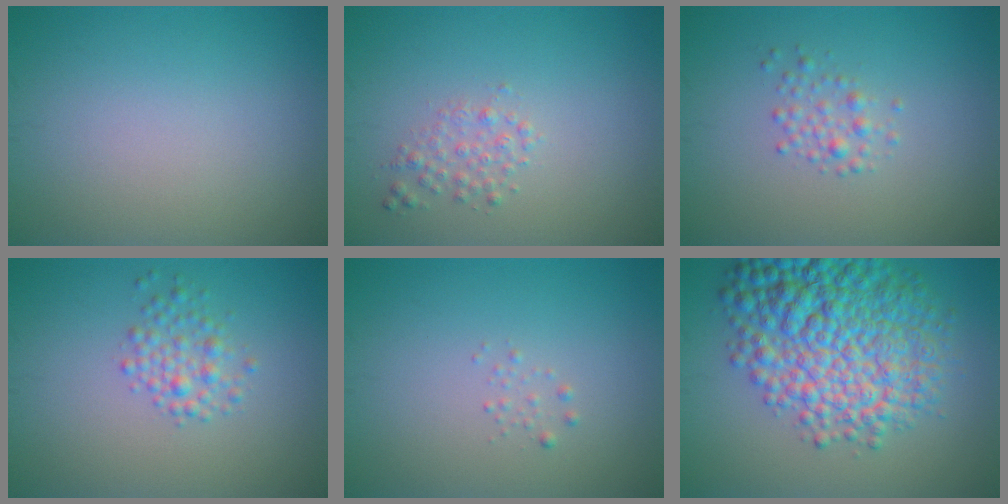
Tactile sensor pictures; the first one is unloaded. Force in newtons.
{"total": 1.5, "press": 1.5, "slide": 0.1}
{"total": 2.2, "press": 2.2, "slide": 0.1}
{"total": 2.2, "press": 2.2, "slide": 0.1}
{"total": 0.6, "press": 0.6, "slide": 0.0}
{"total": 10.9, "press": 10.9, "slide": 0.3}